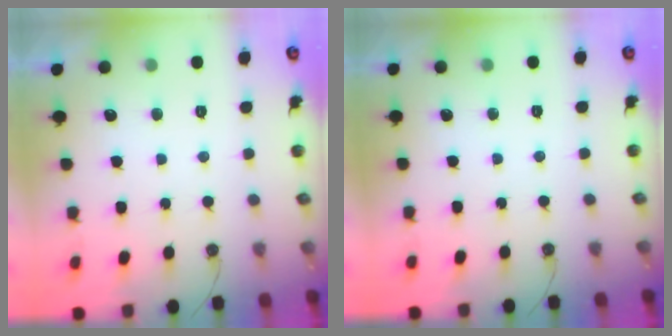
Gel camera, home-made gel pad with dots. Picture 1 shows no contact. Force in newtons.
{"total": 0.0}